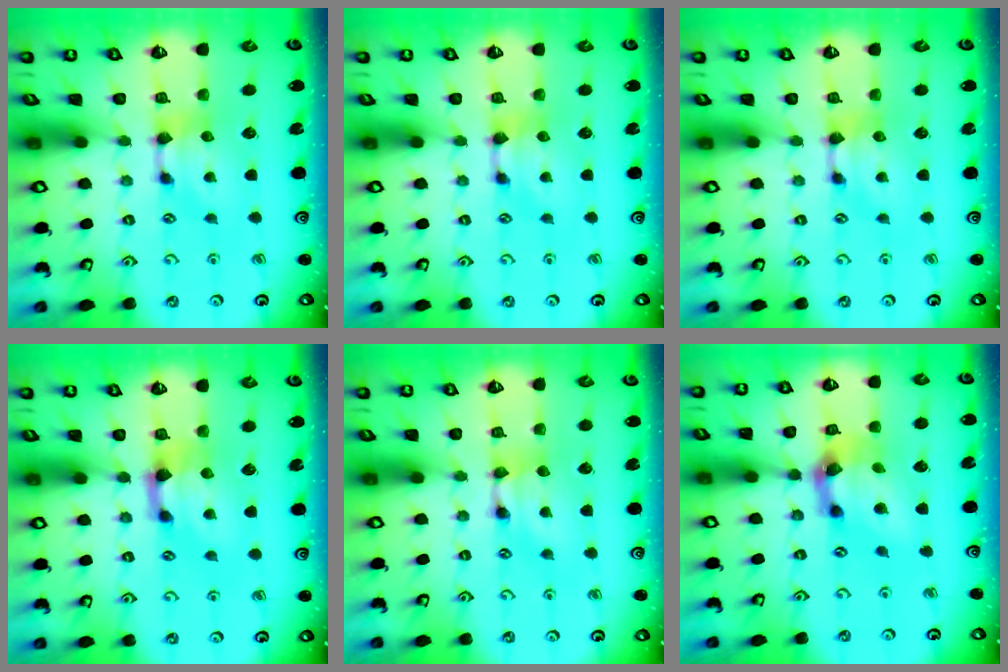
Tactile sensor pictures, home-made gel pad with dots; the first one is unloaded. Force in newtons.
{"total": 0.0}
{"total": 0.0}
{"total": 1.5, "press": 0.6, "slide": 1.4}
{"total": 1.5, "press": 1.5, "slide": 0.2}
{"total": 7.3, "press": 6.9, "slide": 2.4}